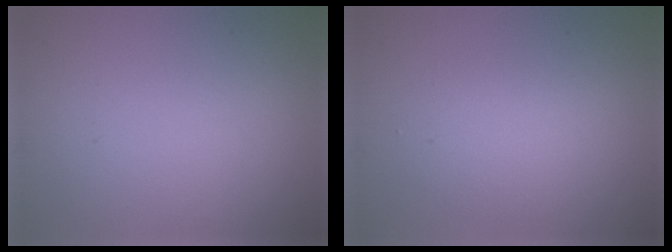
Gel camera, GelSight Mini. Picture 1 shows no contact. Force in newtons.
{"total": 2.4, "press": 2.4, "slide": 0.0}